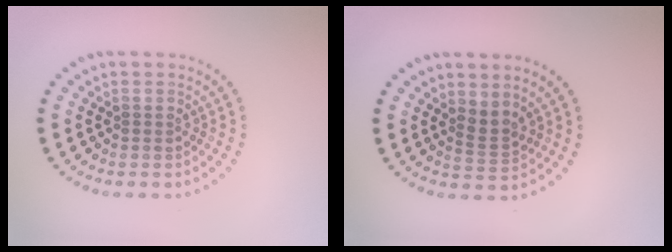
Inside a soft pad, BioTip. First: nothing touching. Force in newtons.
{"total": 1.8, "press": 1.4, "slide": 1.2}